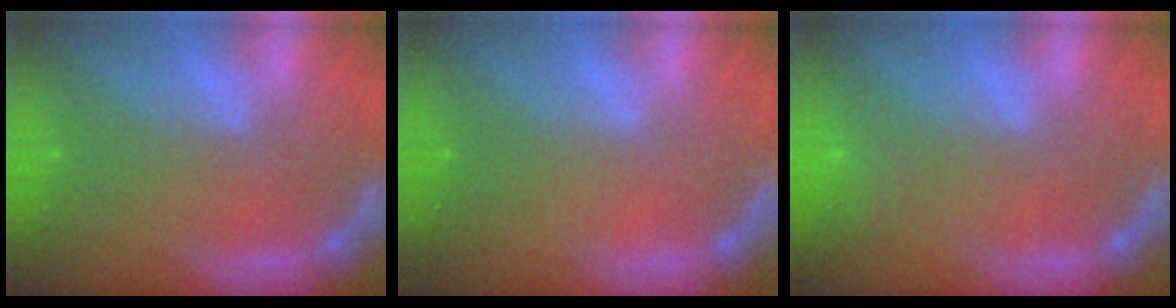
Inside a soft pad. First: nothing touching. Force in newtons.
{"total": 0.0}
{"total": 2.5}